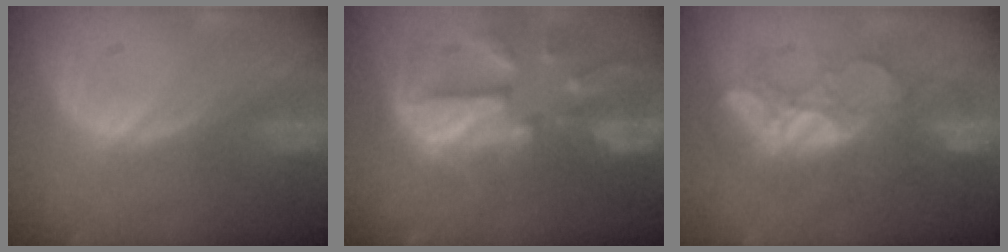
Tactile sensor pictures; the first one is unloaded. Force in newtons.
{"total": 12.2, "press": 10.6, "slide": 5.9}
{"total": 8.7, "press": 7.8, "slide": 3.7}